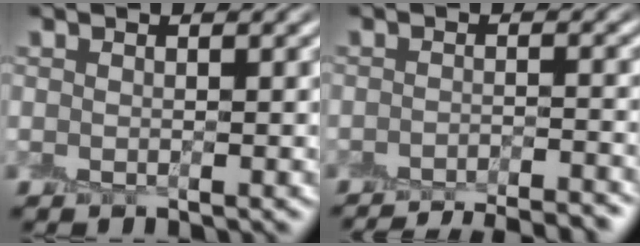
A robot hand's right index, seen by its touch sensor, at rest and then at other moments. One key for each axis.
{"total": 8.9, "fx": -8.3, "fy": 1.9, "fz": 2.6, "tx": -0.012, "ty": -0.001, "tz": -0.098}